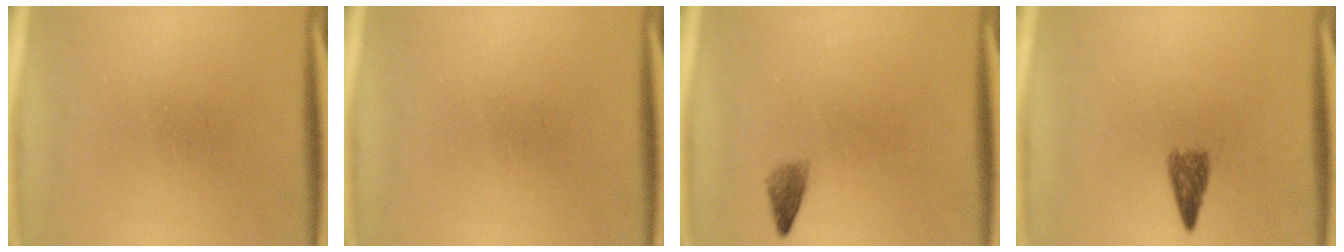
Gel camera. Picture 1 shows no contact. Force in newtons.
{"total": 0.0}
{"total": 1.6}
{"total": 2.5}